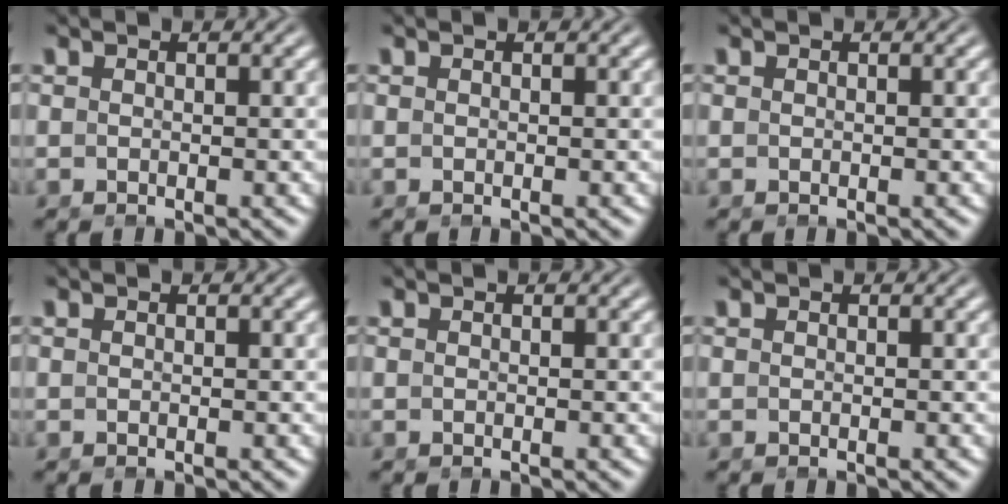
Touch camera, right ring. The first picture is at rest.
{"total": 0.0}
{"total": 0.0}
{"total": 0.0}
{"total": 0.0}
{"total": 0.0}